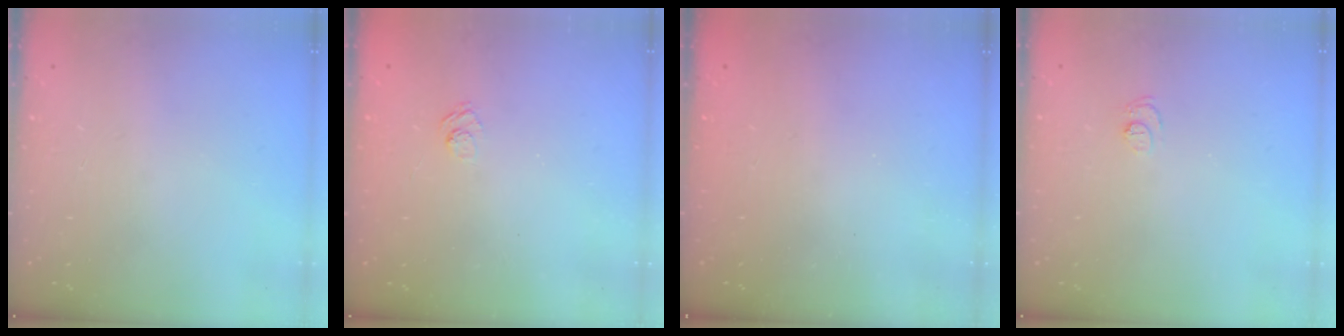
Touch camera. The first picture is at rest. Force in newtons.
{"total": 2.4, "press": 2.0, "slide": 1.3}
{"total": 2.3, "press": 2.2, "slide": 0.7}
{"total": 4.8, "press": 4.8, "slide": 0.4}